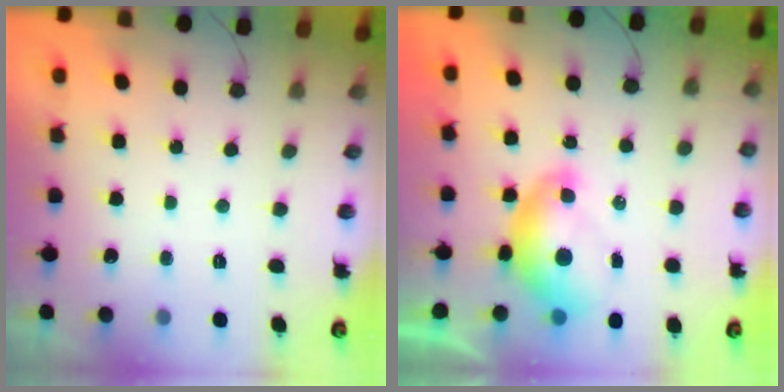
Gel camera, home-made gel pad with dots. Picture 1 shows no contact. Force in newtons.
{"total": 8.8, "press": 8.7, "slide": 1.0}